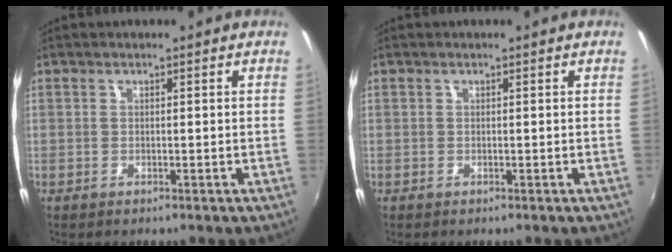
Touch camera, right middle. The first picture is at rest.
{"total": 0.0}